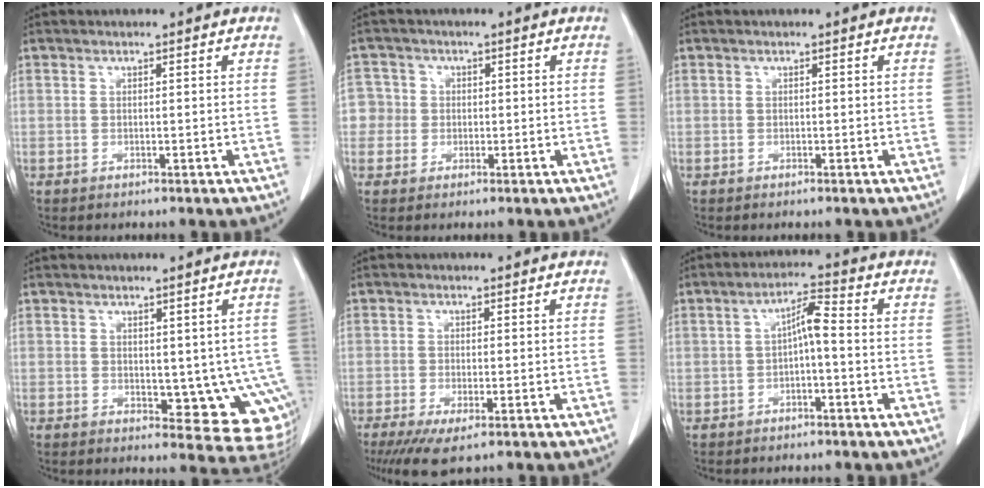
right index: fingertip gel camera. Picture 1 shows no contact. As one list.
[{"total": 3.9, "force": [-0.2, 3.9, -0.1], "torque": [0.016, 0.016, -0.007]}, {"total": 0.0}, {"total": 8.7, "force": [-0.4, 4.8, 7.3], "torque": [-0.063, -0.012, 0.004]}, {"total": 5.2, "force": [-3.3, 1.1, 3.8], "torque": [-0.066, -0.015, -0.053]}, {"total": 4.2, "force": [-0.5, 0.7, 4.1], "torque": [-0.070, 0.017, -0.007]}]